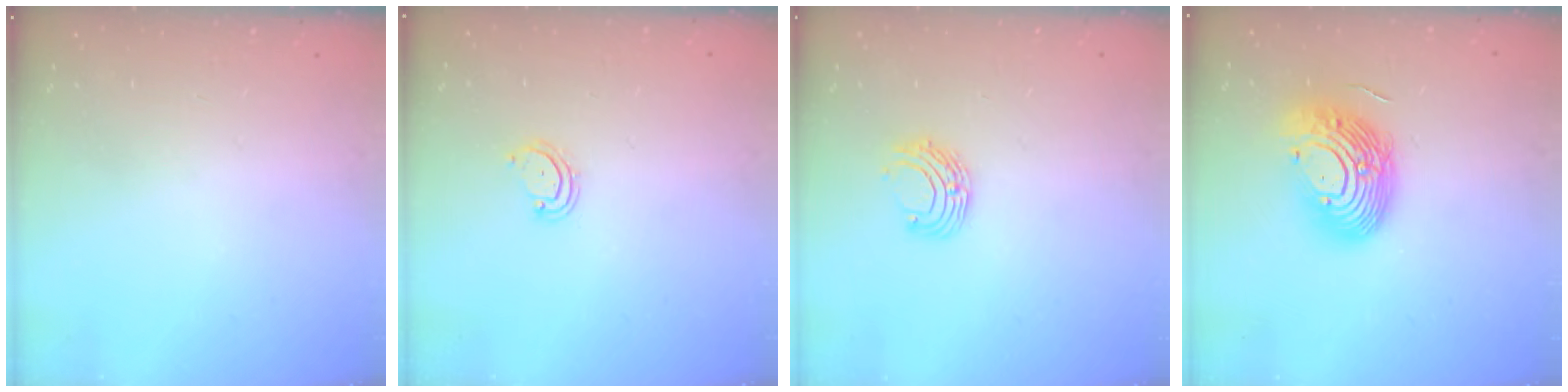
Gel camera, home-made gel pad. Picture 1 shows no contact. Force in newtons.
{"total": 3.8, "press": 3.8, "slide": 0.4}
{"total": 6.7, "press": 6.6, "slide": 0.8}
{"total": 15.1, "press": 14.8, "slide": 2.7}